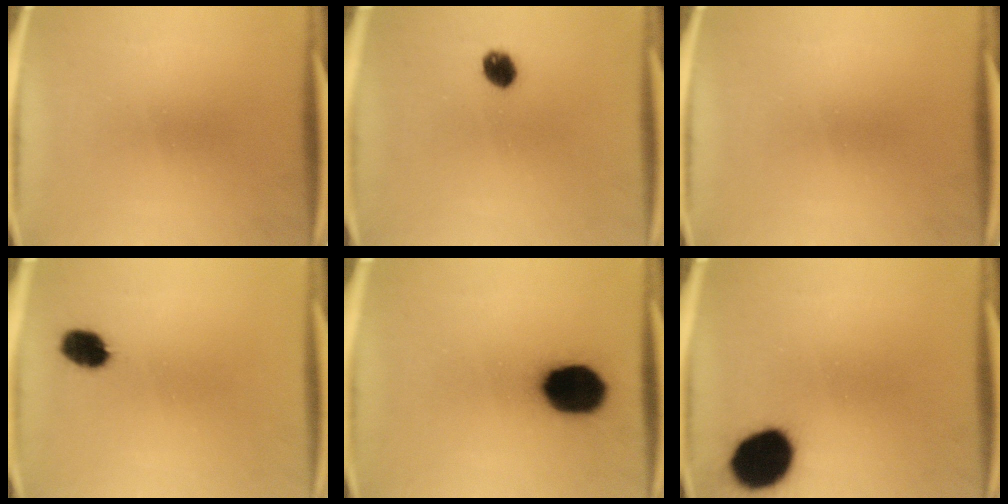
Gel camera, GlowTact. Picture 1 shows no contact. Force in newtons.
{"total": 4.2}
{"total": 0.0}
{"total": 5.5}
{"total": 16.3}
{"total": 15.5}